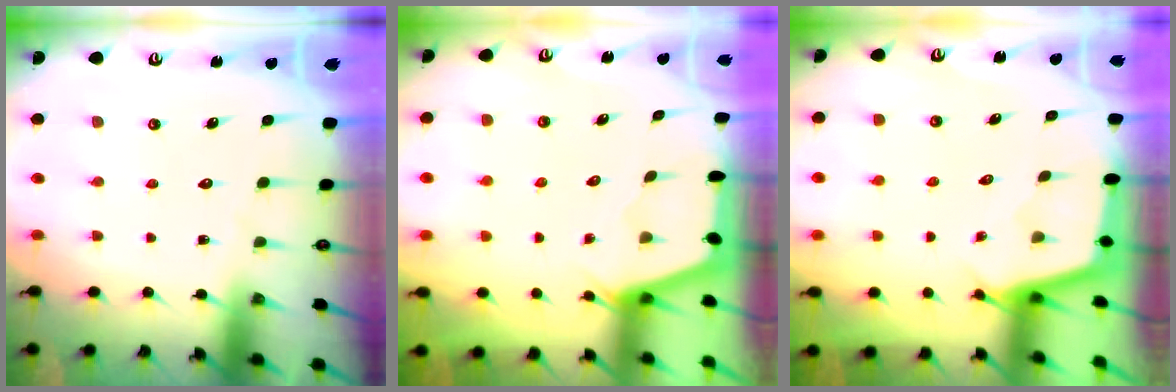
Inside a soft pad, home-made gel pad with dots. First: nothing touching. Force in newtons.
{"total": 2.4, "press": 2.4, "slide": 0.4}
{"total": 2.1, "press": 2.1, "slide": 0.1}